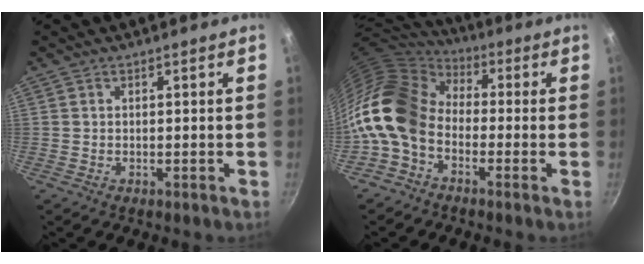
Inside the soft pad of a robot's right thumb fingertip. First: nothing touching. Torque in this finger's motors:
{"motor_torque": [2.48, 2.53, 0.97, -1.00, 0.27]}